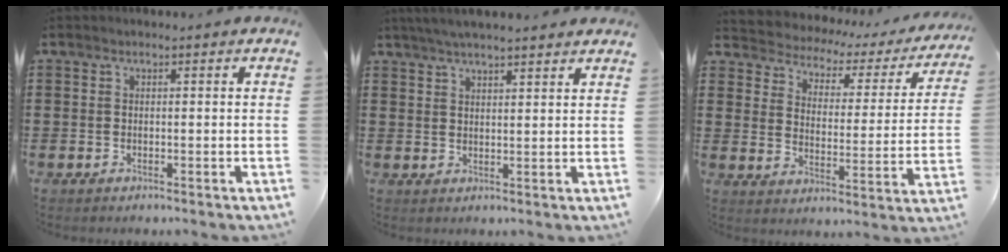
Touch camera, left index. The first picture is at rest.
{"total": 3.1, "force": [3.0, -0.3, 0.9], "torque": [-0.026, -0.004, 0.056]}
{"total": 1.8, "force": [1.6, 0.9, 0.0], "torque": [-0.019, -0.023, 0.013]}